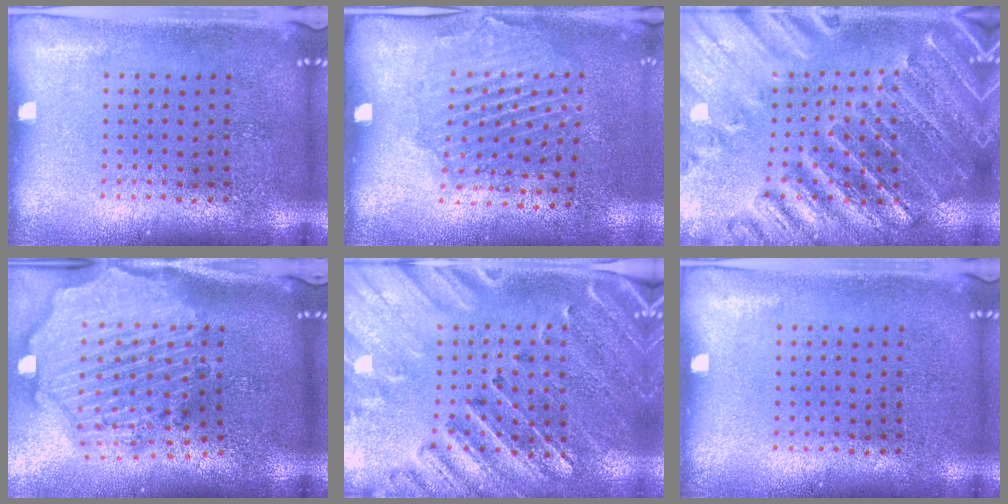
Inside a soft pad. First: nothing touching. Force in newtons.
{"total": 1.7, "press": 1.4, "slide": 0.8}
{"total": 2.7, "press": 2.7, "slide": 0.4}
{"total": 3.7, "press": 3.0, "slide": 2.1}
{"total": 2.9, "press": 2.7, "slide": 1.0}
{"total": 0.0}